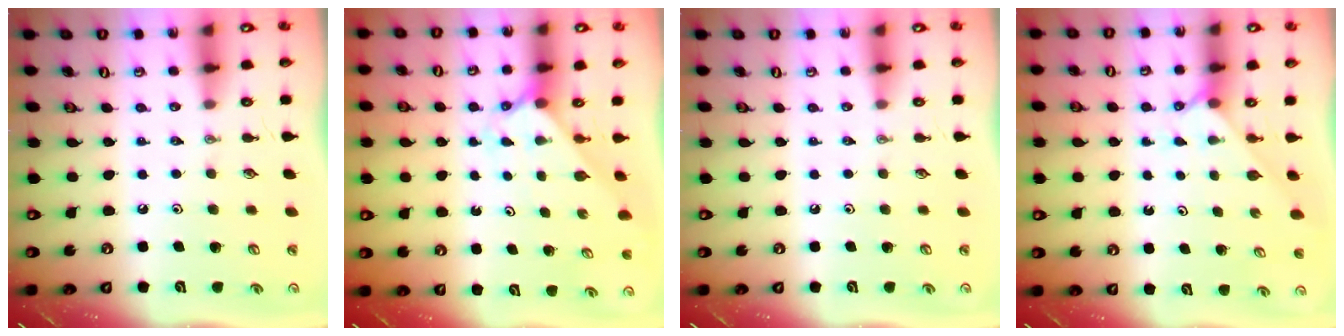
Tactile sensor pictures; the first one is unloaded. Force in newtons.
{"total": 2.1, "press": 2.1, "slide": 0.2}
{"total": 0.0}
{"total": 2.9, "press": 2.8, "slide": 0.3}